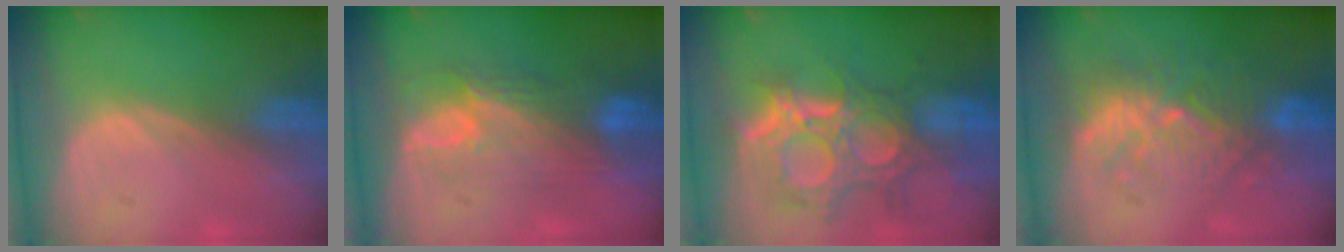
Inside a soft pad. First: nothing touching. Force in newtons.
{"total": 8.3, "press": 7.9, "slide": 2.3}
{"total": 11.9, "press": 10.6, "slide": 5.2}
{"total": 9.6, "press": 9.0, "slide": 3.1}